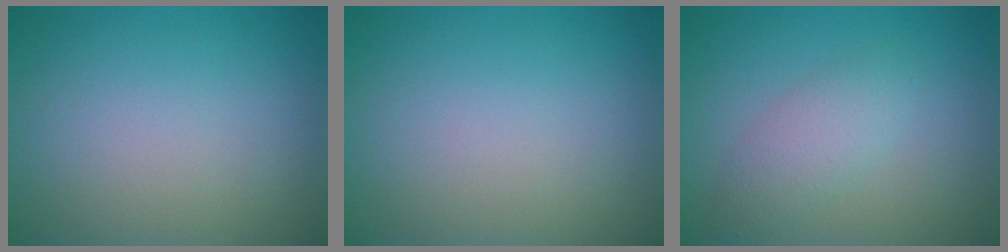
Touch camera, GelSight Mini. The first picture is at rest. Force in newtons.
{"total": 0.0}
{"total": 2.7, "press": 2.7, "slide": 0.1}